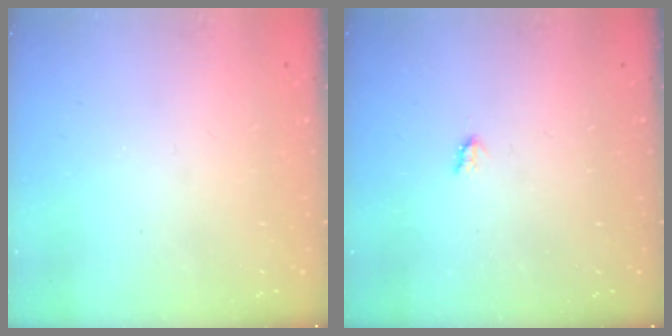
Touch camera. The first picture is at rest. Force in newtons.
{"total": 1.9, "press": 1.9, "slide": 0.3}